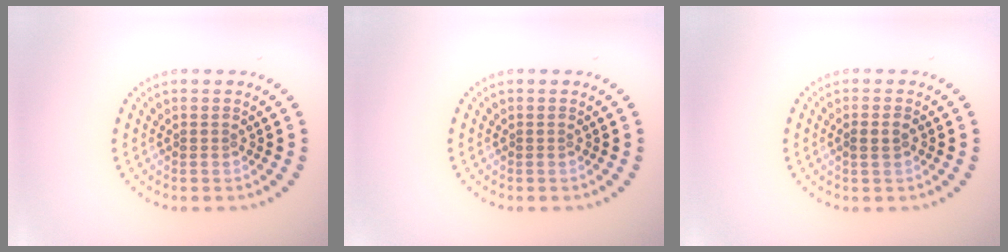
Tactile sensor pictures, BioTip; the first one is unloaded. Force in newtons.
{"total": 0.0}
{"total": 1.3, "press": 1.2, "slide": 0.5}